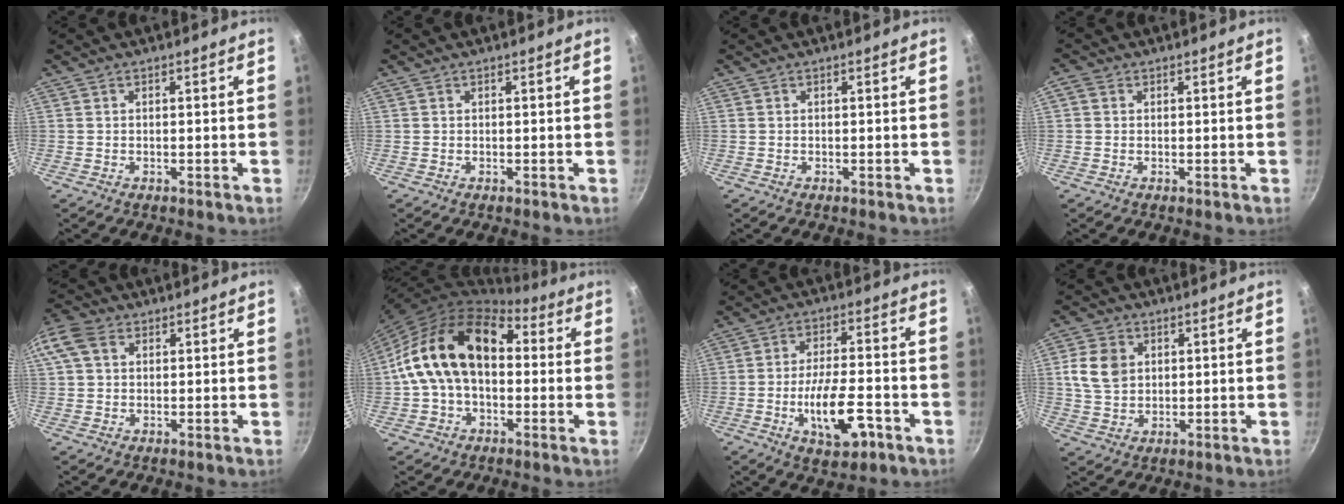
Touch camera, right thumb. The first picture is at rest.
{"total": 0.0}
{"total": 0.0}
{"total": 1.6, "force": [0.3, 1.4, 0.7], "torque": [-0.014, 0.005, 0.002]}
{"total": 8.9, "force": [2.9, 6.5, 5.3], "torque": [-0.110, 0.018, 0.043]}
{"total": 17.6, "force": [1.1, 11.8, 12.9], "torque": [-0.199, 0.045, 0.006]}
{"total": 11.9, "force": [-4.5, 4.8, 10.0], "torque": [-0.160, 0.023, -0.070]}
{"total": 8.0, "force": [1.8, 6.2, 4.7], "torque": [-0.074, -0.002, 0.033]}